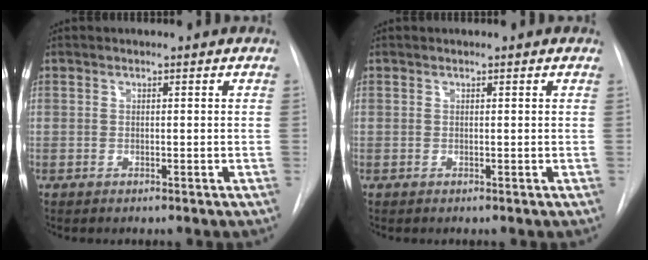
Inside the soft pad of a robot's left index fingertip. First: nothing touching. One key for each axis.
{"total": 0.0}